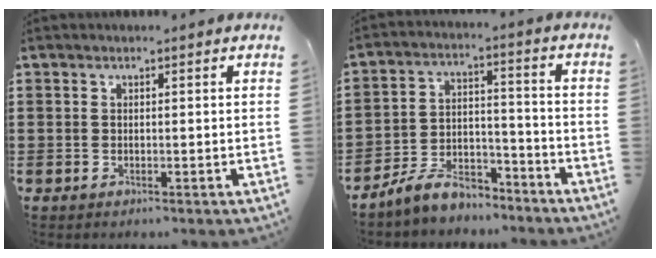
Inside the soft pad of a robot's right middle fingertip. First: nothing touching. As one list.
[{"total": 7.7, "force": [-6.7, 2.6, 2.7], "torque": [-0.058, 0.016, -0.130]}]